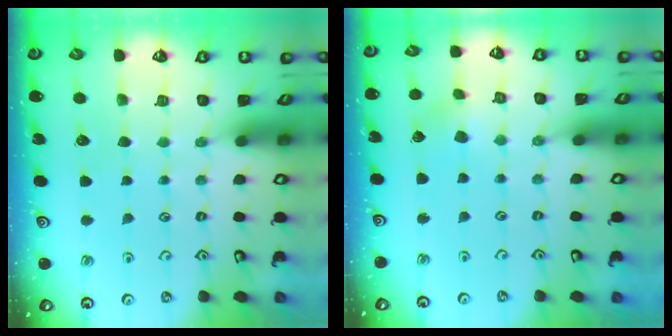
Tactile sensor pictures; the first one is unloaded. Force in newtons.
{"total": 2.9, "press": 2.8, "slide": 0.3}